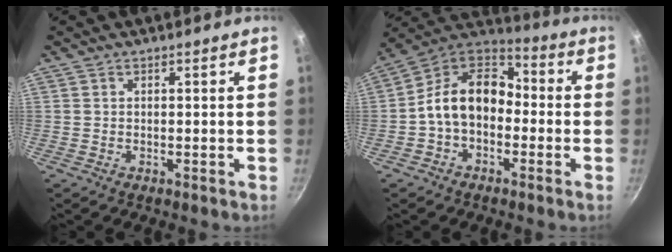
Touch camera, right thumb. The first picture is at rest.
{"total": 13.8, "force": [-2.1, 9.8, 9.5], "torque": [-0.130, 0.054, -0.061]}